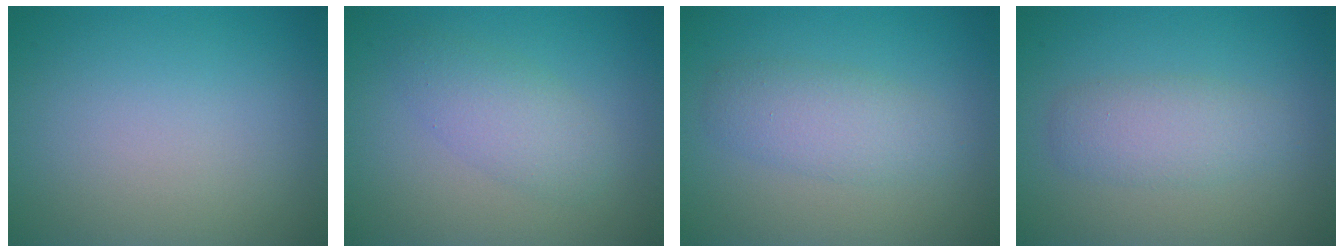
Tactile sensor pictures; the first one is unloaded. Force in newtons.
{"total": 2.9, "press": 2.9, "slide": 0.1}
{"total": 3.0, "press": 3.0, "slide": 0.1}
{"total": 2.8, "press": 2.8, "slide": 0.1}